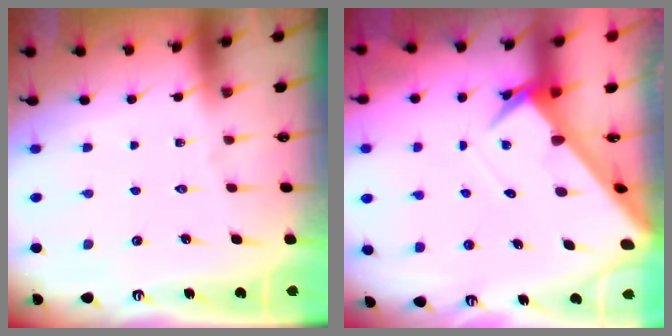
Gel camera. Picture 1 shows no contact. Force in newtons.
{"total": 3.9, "press": 3.9, "slide": 0.4}